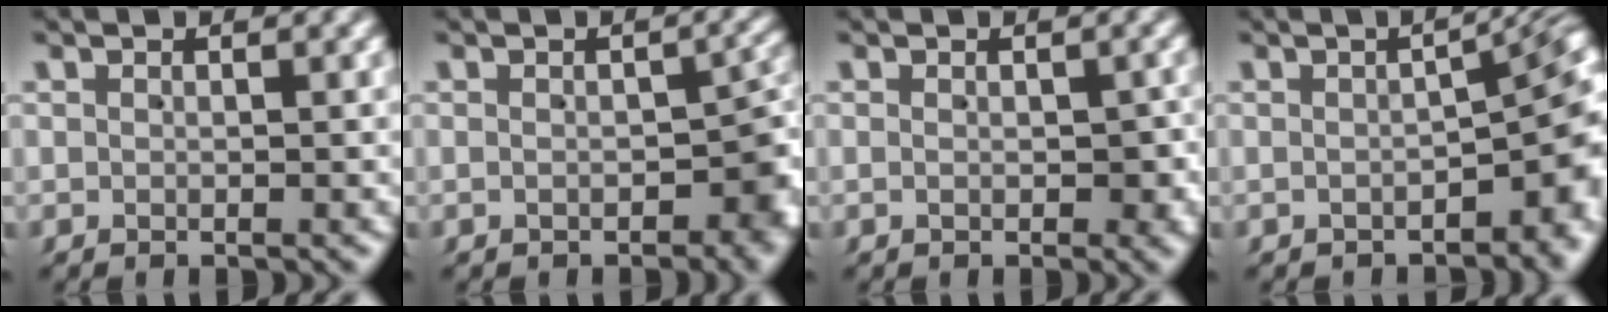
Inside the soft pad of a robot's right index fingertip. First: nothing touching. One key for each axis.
{"total": 3.7, "fx": -1.5, "fy": 2.1, "fz": 2.7, "tx": -0.018, "ty": -0.004, "tz": -0.021}
{"total": 1.6, "fx": -0.5, "fy": 1.1, "fz": 1.0, "tx": -0.017, "ty": -0.008, "tz": -0.003}
{"total": 6.6, "fx": -2.0, "fy": 2.8, "fz": 5.6, "tx": -0.041, "ty": 0.010, "tz": -0.034}